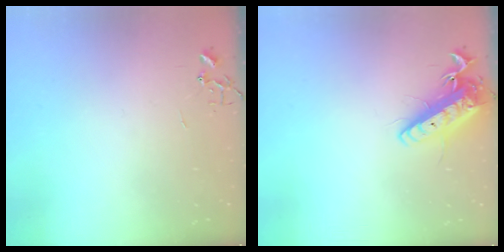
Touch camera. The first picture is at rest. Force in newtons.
{"total": 13.9, "press": 13.7, "slide": 2.5}